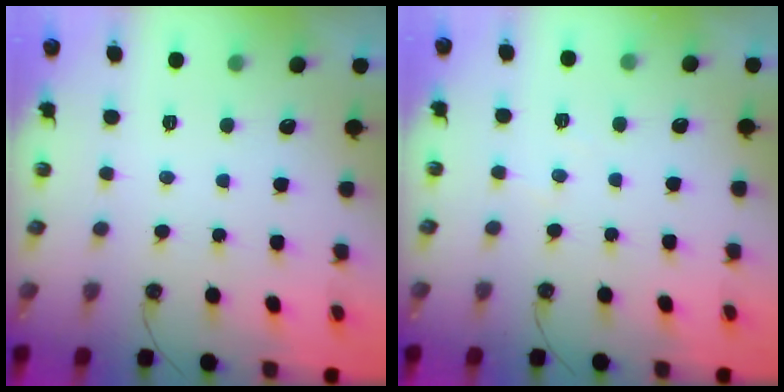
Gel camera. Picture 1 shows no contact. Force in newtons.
{"total": 2.1, "press": 2.1, "slide": 0.4}